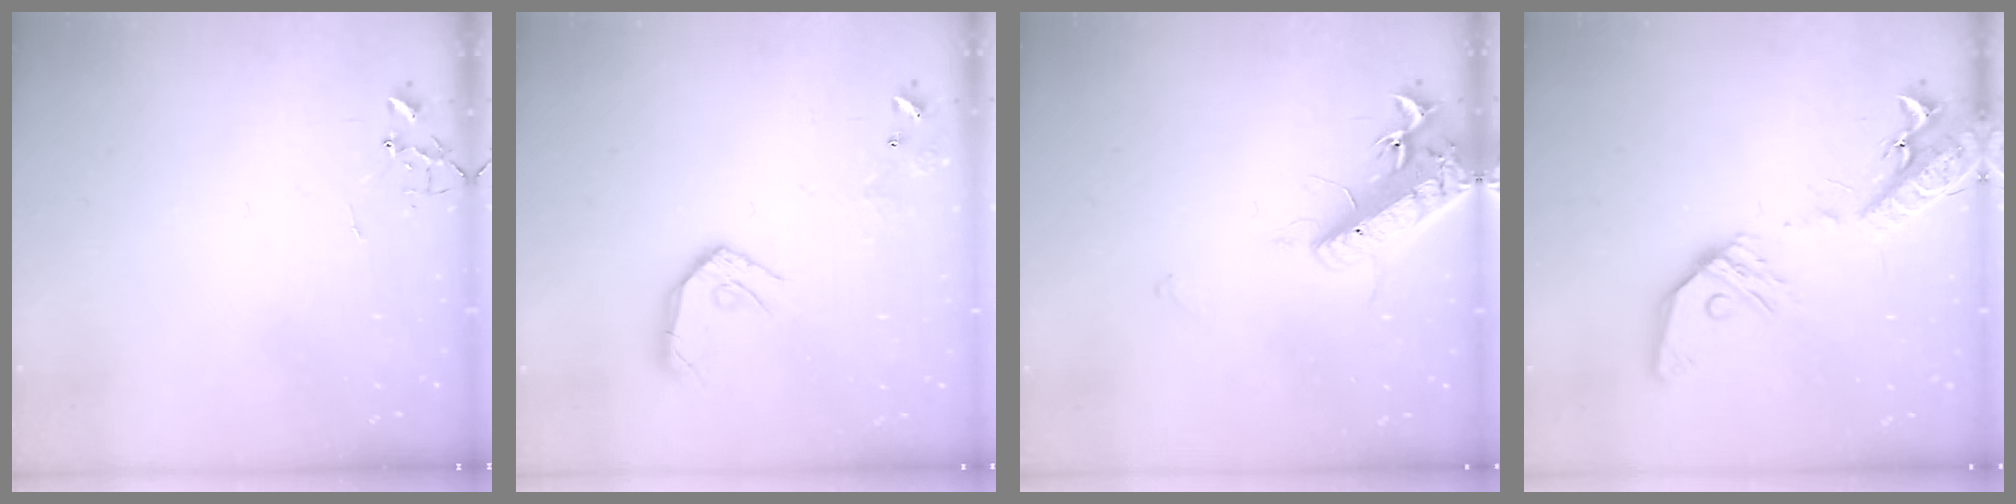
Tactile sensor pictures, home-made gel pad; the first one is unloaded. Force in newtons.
{"total": 11.7, "press": 11.6, "slide": 1.2}
{"total": 16.3, "press": 15.9, "slide": 3.8}
{"total": 19.6, "press": 19.2, "slide": 4.0}